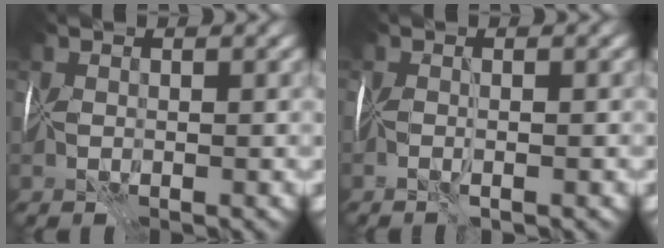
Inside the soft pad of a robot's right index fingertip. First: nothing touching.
{"total": 1.0, "force": [-0.6, -0.7, 0.3], "torque": [-0.005, -0.004, -0.014]}